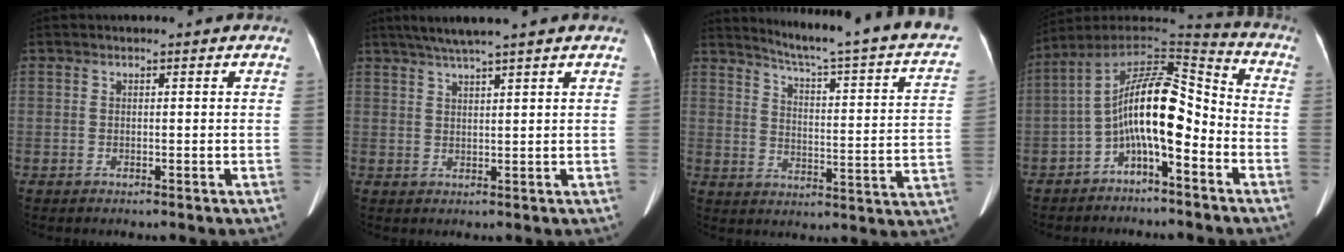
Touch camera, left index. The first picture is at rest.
{"total": 6.7, "force": [5.4, -0.7, 4.0], "torque": [-0.070, 0.025, 0.088]}
{"total": 22.5, "force": [19.0, 0.6, 12.1], "torque": [-0.167, -0.058, 0.229]}
{"total": 12.7, "force": [-4.0, 3.3, 11.7], "torque": [-0.202, 0.044, -0.066]}